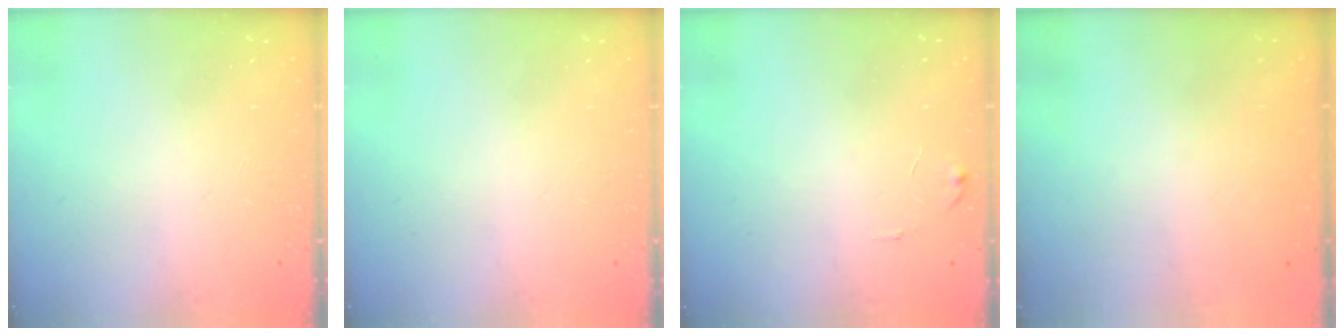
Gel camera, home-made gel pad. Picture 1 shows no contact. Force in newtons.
{"total": 0.0}
{"total": 4.6, "press": 4.6, "slide": 0.3}
{"total": 3.1, "press": 2.9, "slide": 1.2}